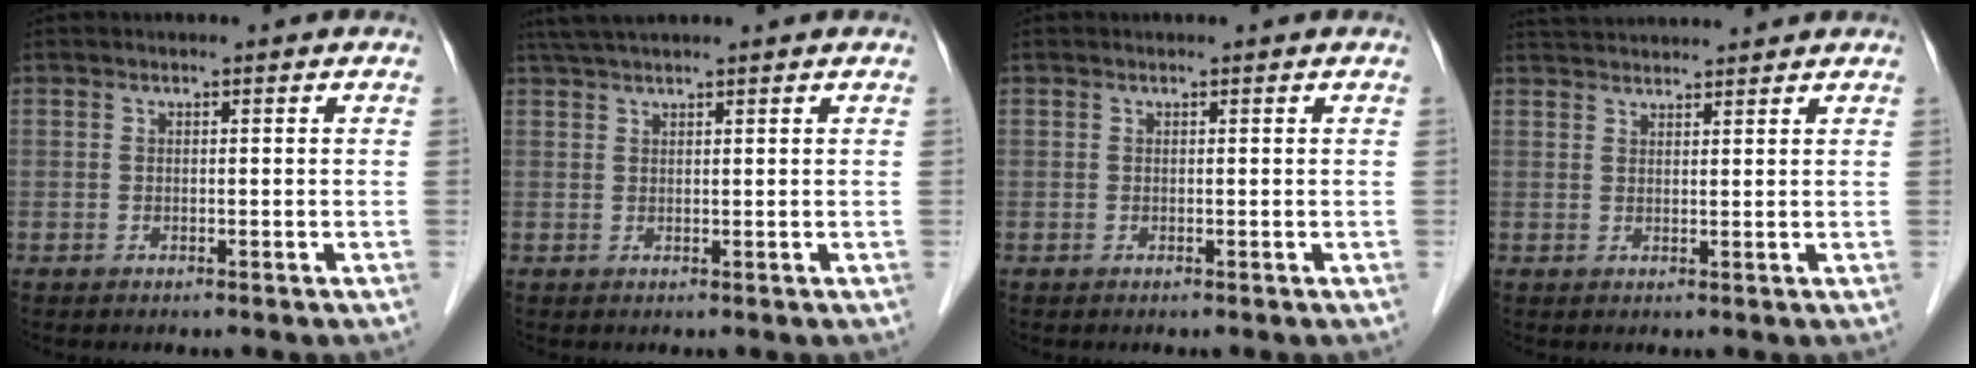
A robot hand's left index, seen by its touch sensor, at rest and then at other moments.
{"total": 4.5, "force": [3.9, -0.4, 2.2], "torque": [-0.032, 0.035, 0.070]}
{"total": 0.0}
{"total": 7.5, "force": [7.2, 0.0, 2.0], "torque": [-0.037, 0.039, 0.110]}